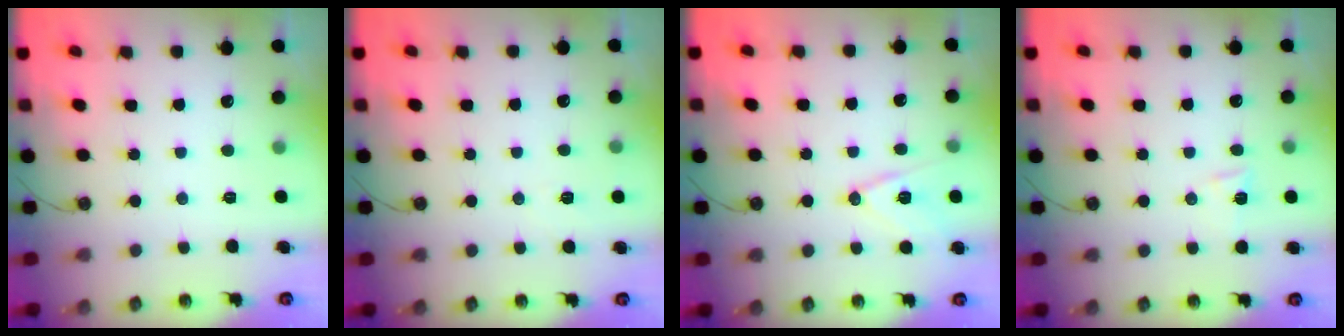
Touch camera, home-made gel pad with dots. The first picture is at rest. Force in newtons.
{"total": 5.5, "press": 3.2, "slide": 4.5}
{"total": 12.1, "press": 11.6, "slide": 3.4}
{"total": 5.9, "press": 5.8, "slide": 1.2}